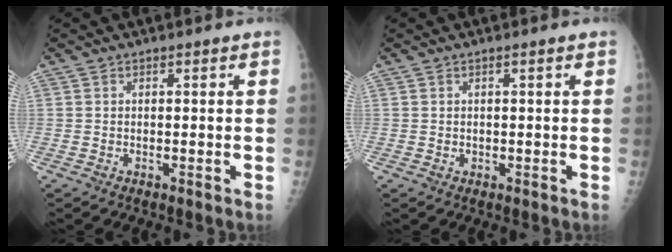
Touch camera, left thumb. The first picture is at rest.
{"total": 0.0}